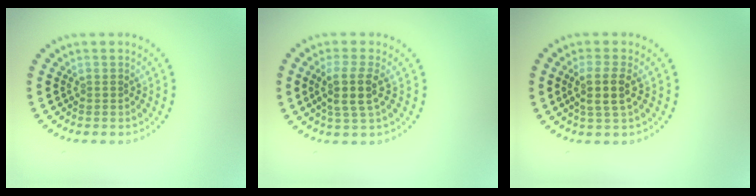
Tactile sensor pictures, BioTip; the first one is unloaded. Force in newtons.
{"total": 3.0, "press": 2.6, "slide": 1.6}
{"total": 2.7, "press": 2.3, "slide": 1.4}